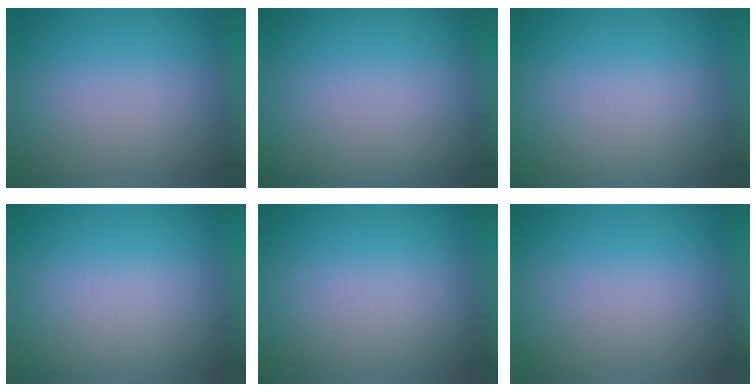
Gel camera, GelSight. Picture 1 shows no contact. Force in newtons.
{"total": 3.2}
{"total": 2.7}
{"total": 2.1}
{"total": 2.5}
{"total": 0.0}